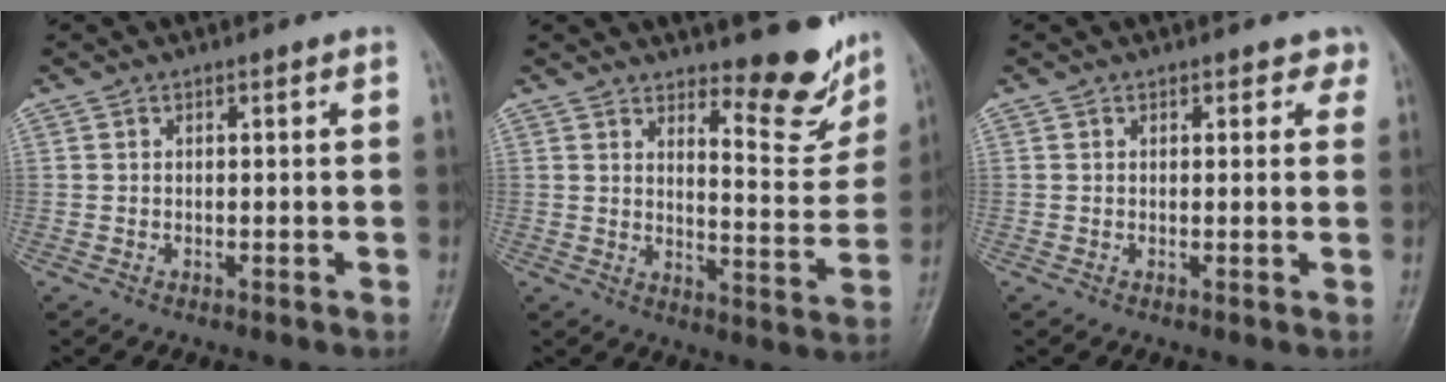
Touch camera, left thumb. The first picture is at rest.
{"total": 11.3, "force": [8.7, 3.5, 6.2], "torque": [-0.042, -0.074, 0.125]}
{"total": 2.3, "force": [1.3, 1.5, 1.0], "torque": [0.017, -0.003, 0.010]}